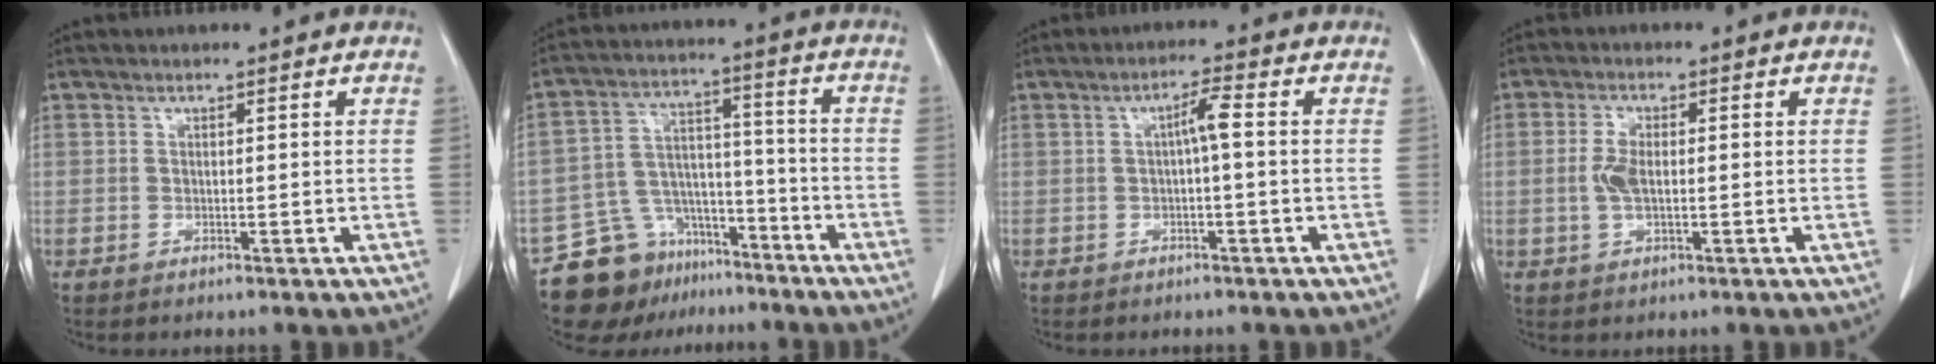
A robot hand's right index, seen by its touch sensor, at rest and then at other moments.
{"total": 12.3, "force": [-9.5, 7.1, 3.0], "torque": [-0.051, 0.051, -0.154]}
{"total": 3.0, "force": [0.1, 0.2, 3.0], "torque": [-0.052, 0.008, 0.002]}
{"total": 3.5, "force": [0.0, 1.4, 3.2], "torque": [-0.077, 0.003, 0.001]}